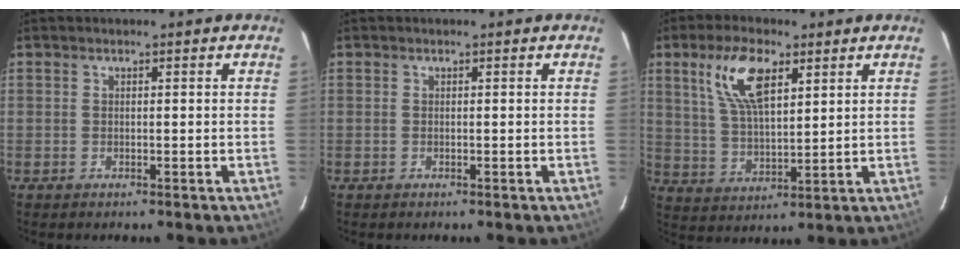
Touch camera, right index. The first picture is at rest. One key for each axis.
{"total": 0.0}
{"total": 10.9, "fx": 5.3, "fy": 4.5, "fz": 8.5, "tx": -0.166, "ty": 0.013, "tz": 0.106}